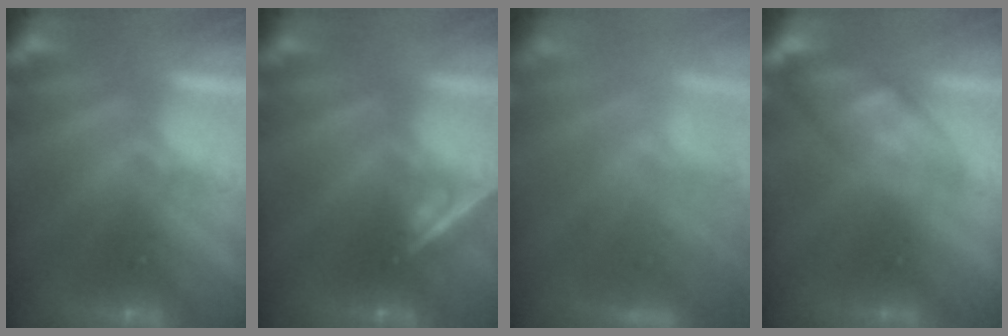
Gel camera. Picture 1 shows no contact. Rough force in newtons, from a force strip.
{"total": 2.1}
{"total": 2.8}
{"total": 4.7}